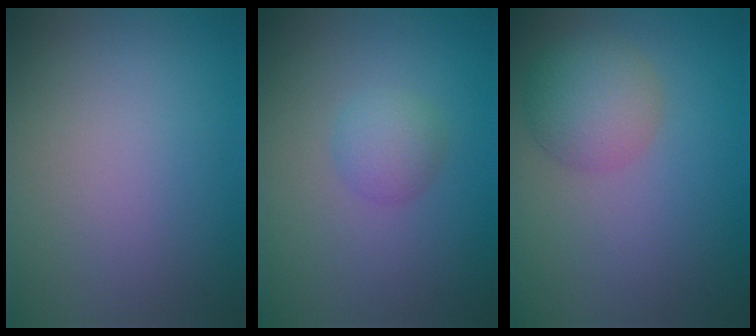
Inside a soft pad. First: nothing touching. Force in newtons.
{"total": 1.8, "press": 1.8, "slide": 0.0}
{"total": 3.7, "press": 3.7, "slide": 0.1}